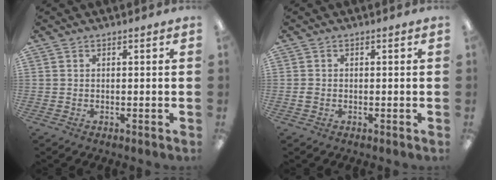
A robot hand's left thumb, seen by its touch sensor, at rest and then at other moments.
{"total": 1.2, "force": [-0.4, 1.0, 0.6], "torque": [-0.012, 0.003, -0.009]}